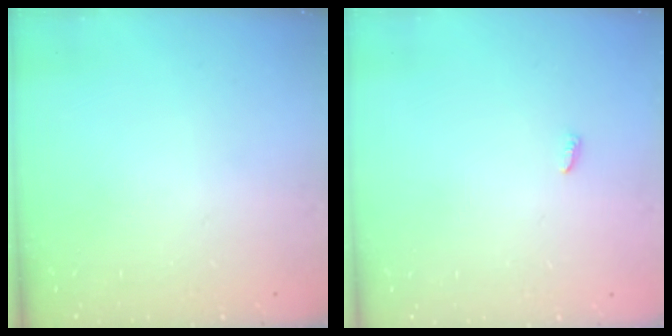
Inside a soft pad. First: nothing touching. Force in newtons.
{"total": 2.4, "press": 2.4, "slide": 0.2}